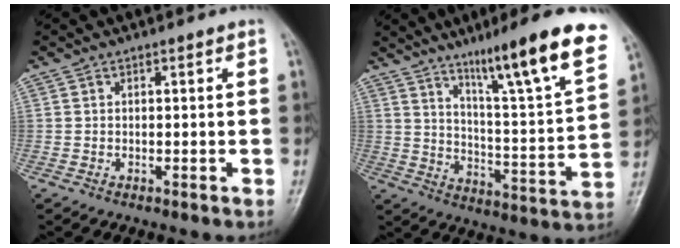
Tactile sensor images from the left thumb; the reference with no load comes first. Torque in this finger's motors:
{"motor_torque": [0.78, 0.73, 1.49, -1.28, 0.07]}